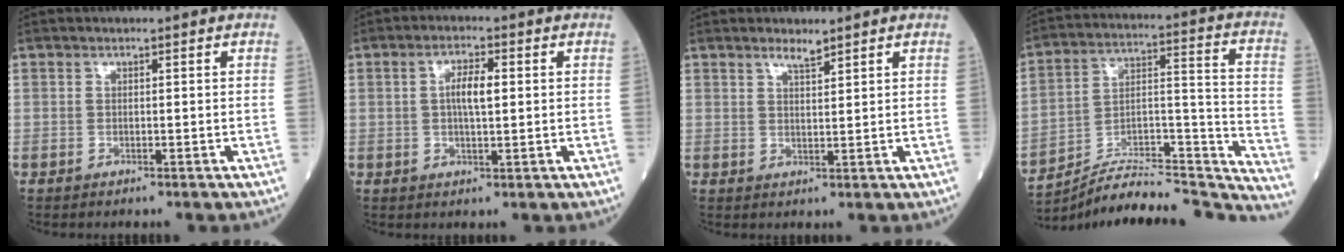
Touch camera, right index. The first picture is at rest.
{"total": 4.3, "force": [0.6, 1.1, 4.1], "torque": [-0.076, 0.007, 0.009]}
{"total": 2.0, "force": [1.8, 0.1, 1.0], "torque": [-0.021, -0.003, 0.033]}
{"total": 24.8, "force": [-23.7, 2.7, 6.8], "torque": [-0.067, 0.045, -0.354]}